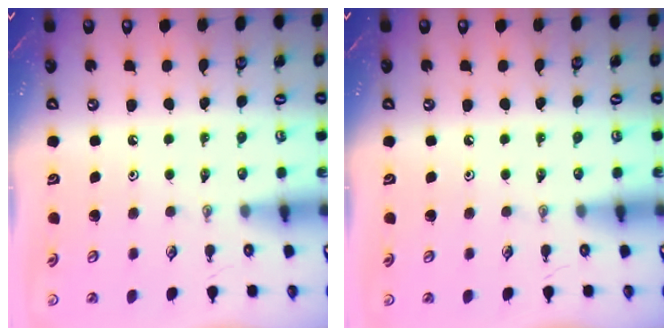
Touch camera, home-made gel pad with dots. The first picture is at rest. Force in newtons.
{"total": 0.0}